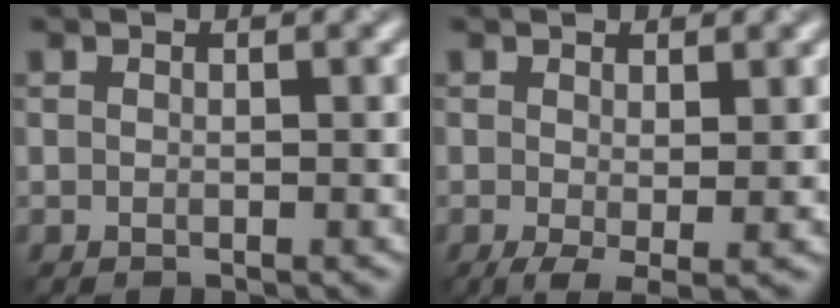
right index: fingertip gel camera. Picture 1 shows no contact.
{"total": 2.3, "force": [-0.3, 0.8, 2.2], "torque": [-0.044, -0.012, -0.006]}